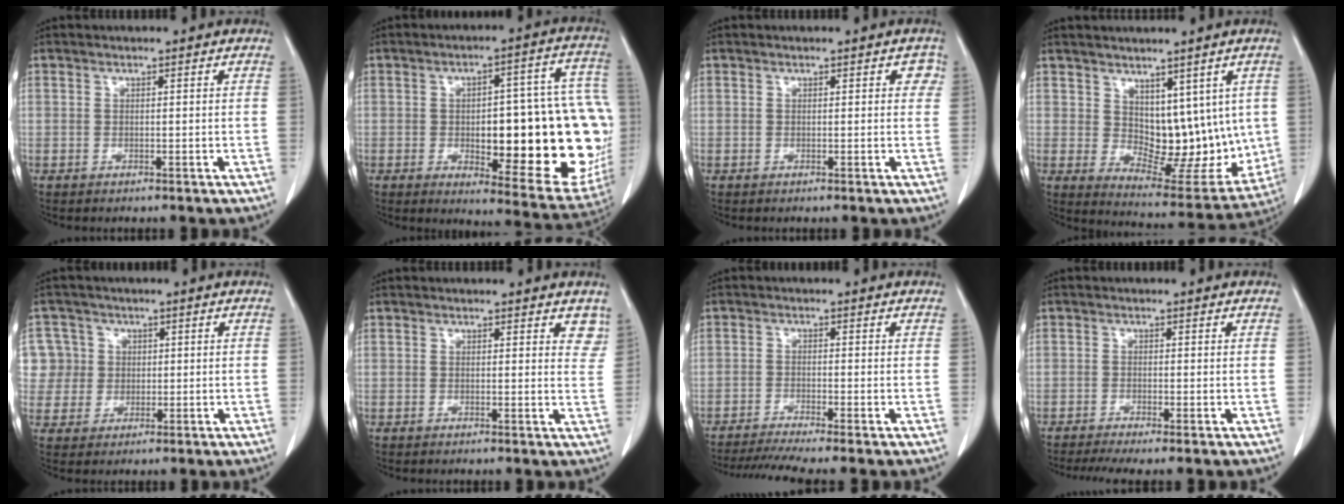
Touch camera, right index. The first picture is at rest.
{"total": 25.4, "force": [-2.6, 7.7, 24.1], "torque": [-0.215, 0.029, -0.008]}
{"total": 1.8, "force": [0.8, 1.0, 1.3], "torque": [-0.003, 0.008, 0.007]}
{"total": 11.9, "force": [2.7, 7.1, 9.2], "torque": [-0.104, -0.004, 0.063]}
{"total": 8.3, "force": [1.7, 8.1, 0.5], "torque": [-0.017, 0.034, 0.045]}
{"total": 4.0, "force": [3.3, 1.5, 1.6], "torque": [0.000, -0.011, 0.026]}
{"total": 6.3, "force": [-5.2, -1.0, 3.3], "torque": [-0.055, -0.013, -0.089]}
{"total": 3.5, "force": [-2.4, 0.4, 2.5], "torque": [-0.045, -0.009, -0.043]}